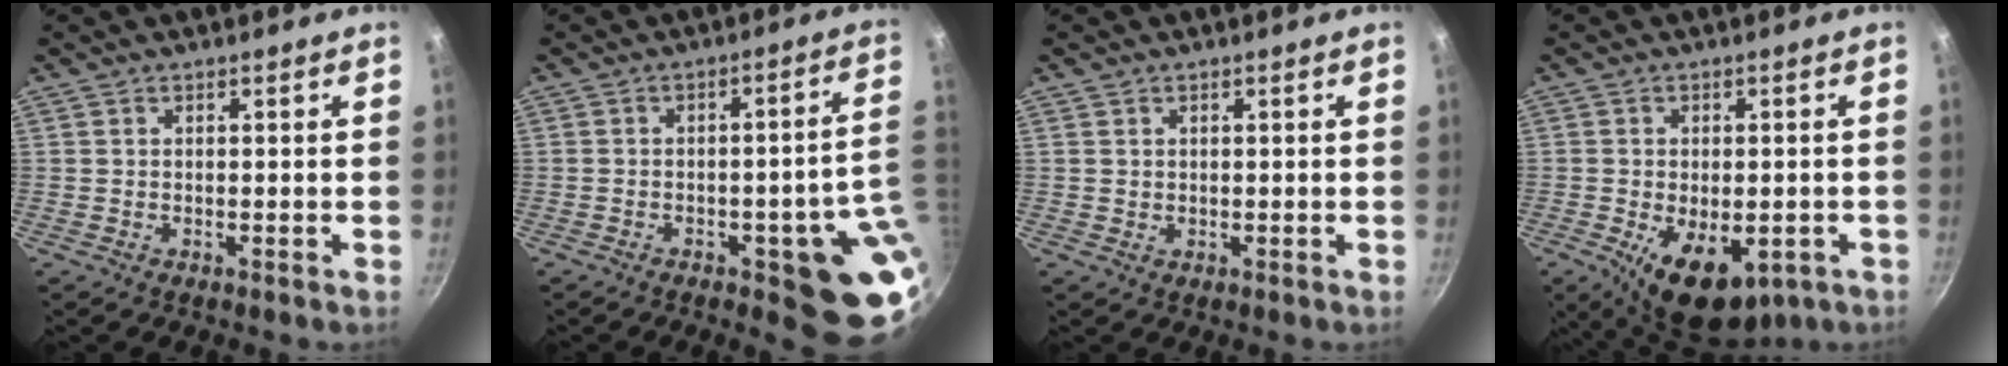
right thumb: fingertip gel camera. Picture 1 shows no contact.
{"total": 14.0, "force": [-2.6, 5.0, 12.8], "torque": [-0.103, 0.014, -0.032]}
{"total": 1.0, "force": [0.4, 0.9, 0.2], "torque": [0.007, 0.000, 0.005]}
{"total": 12.4, "force": [-4.4, 6.9, 9.3], "torque": [-0.110, -0.002, -0.047]}